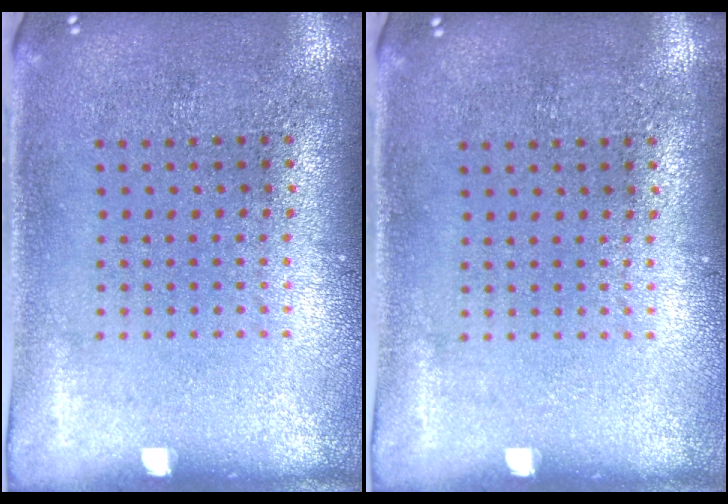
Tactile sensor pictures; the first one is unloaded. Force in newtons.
{"total": 0.0}